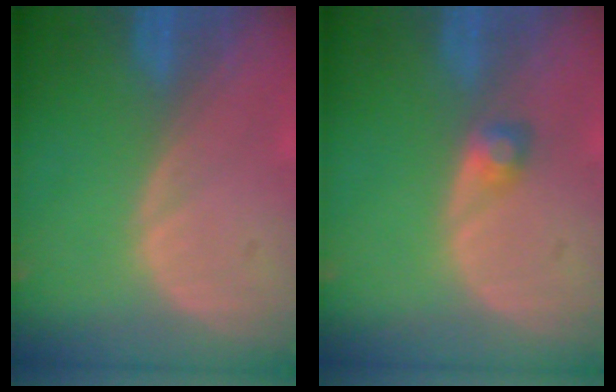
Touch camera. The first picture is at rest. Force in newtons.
{"total": 1.9, "press": 1.8, "slide": 0.2}